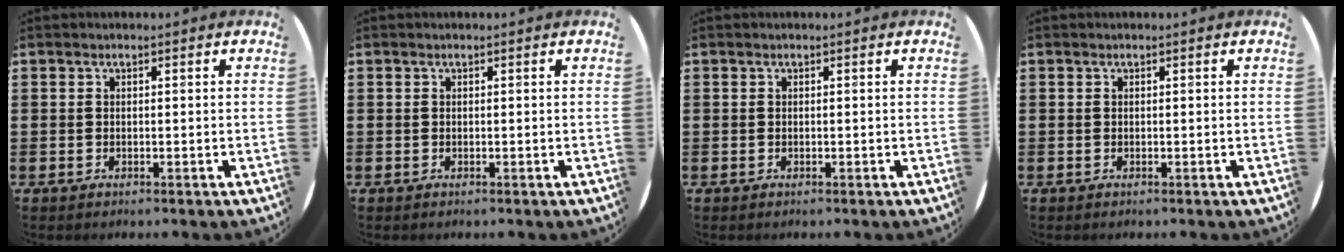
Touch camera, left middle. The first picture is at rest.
{"total": 0.0}
{"total": 0.0}
{"total": 0.0}